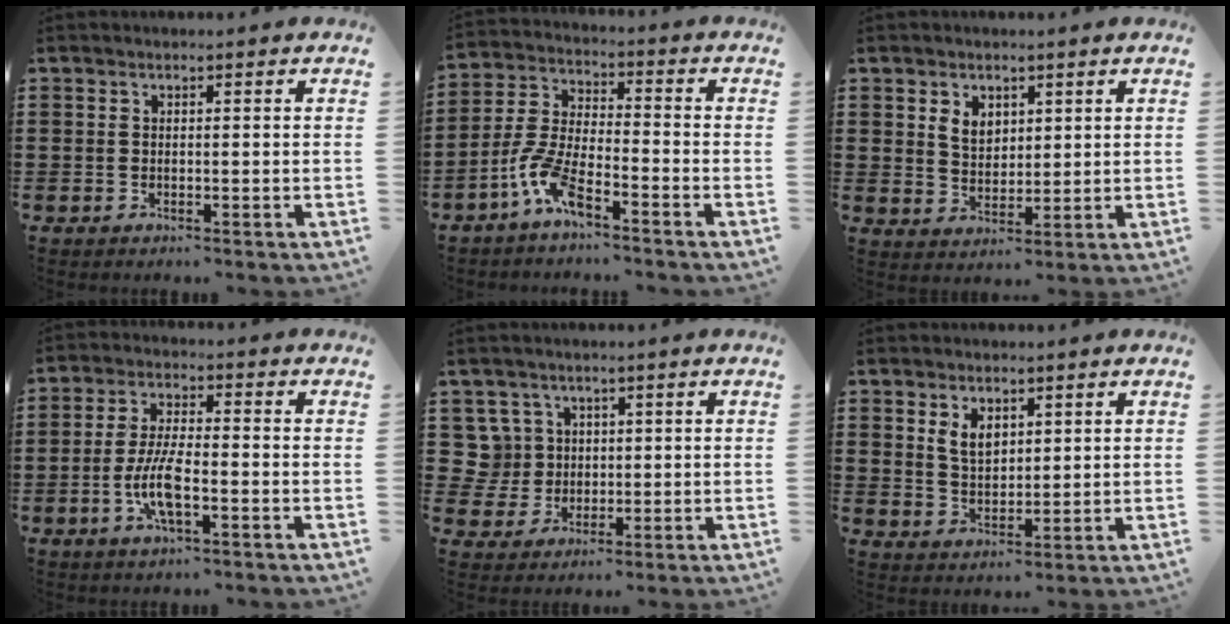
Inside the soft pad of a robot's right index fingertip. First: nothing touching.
{"total": 7.8, "force": [-5.2, 1.9, 5.5], "torque": [-0.147, -0.014, -0.105]}
{"total": 3.8, "force": [1.9, 2.8, 1.7], "torque": [-0.043, 0.011, 0.035]}
{"total": 7.1, "force": [-2.3, 2.0, 6.4], "torque": [-0.146, -0.011, -0.049]}
{"total": 5.6, "force": [1.4, 5.3, 0.9], "torque": [-0.053, 0.013, 0.026]}
{"total": 4.0, "force": [2.0, 2.6, 2.4], "torque": [-0.056, 0.009, 0.035]}